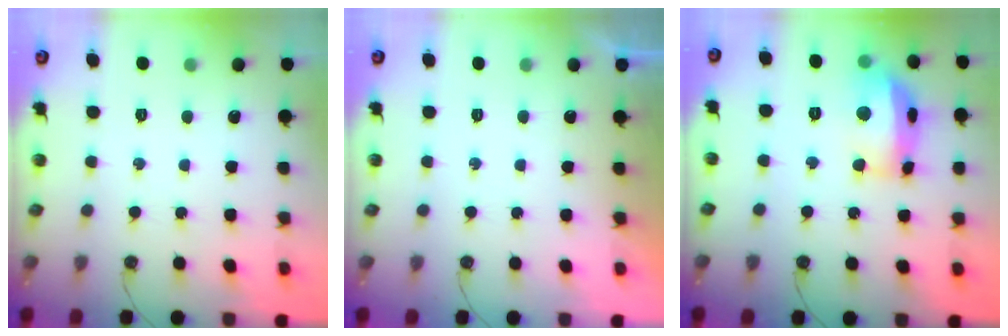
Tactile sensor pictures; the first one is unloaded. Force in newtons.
{"total": 0.0}
{"total": 15.6, "press": 15.4, "slide": 1.9}